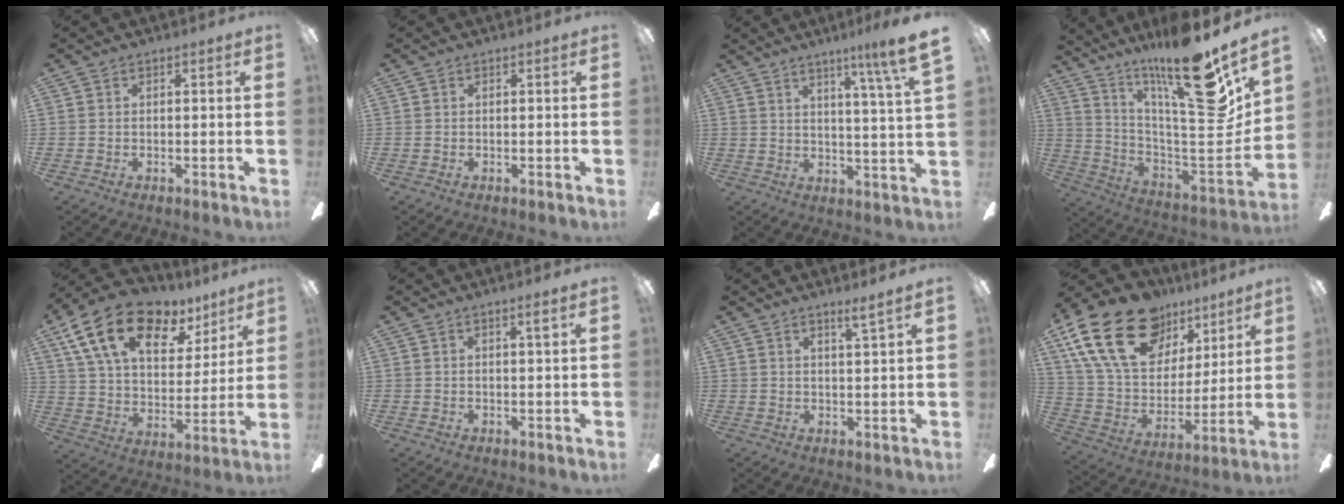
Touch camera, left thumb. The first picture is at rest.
{"total": 0.0}
{"total": 8.4, "force": [5.8, -0.7, 5.9], "torque": [-0.088, -0.040, 0.088]}
{"total": 23.1, "force": [16.1, 3.7, 16.2], "torque": [-0.242, -0.116, 0.254]}
{"total": 20.4, "force": [11.4, 11.4, 12.5], "torque": [-0.218, -0.043, 0.204]}
{"total": 1.5, "force": [1.0, -0.3, 1.0], "torque": [-0.021, -0.003, 0.017]}
{"total": 3.3, "force": [2.8, -0.8, 1.4], "torque": [-0.027, -0.020, 0.047]}
{"total": 25.6, "force": [14.5, 15.6, 14.2], "torque": [-0.262, -0.071, 0.271]}